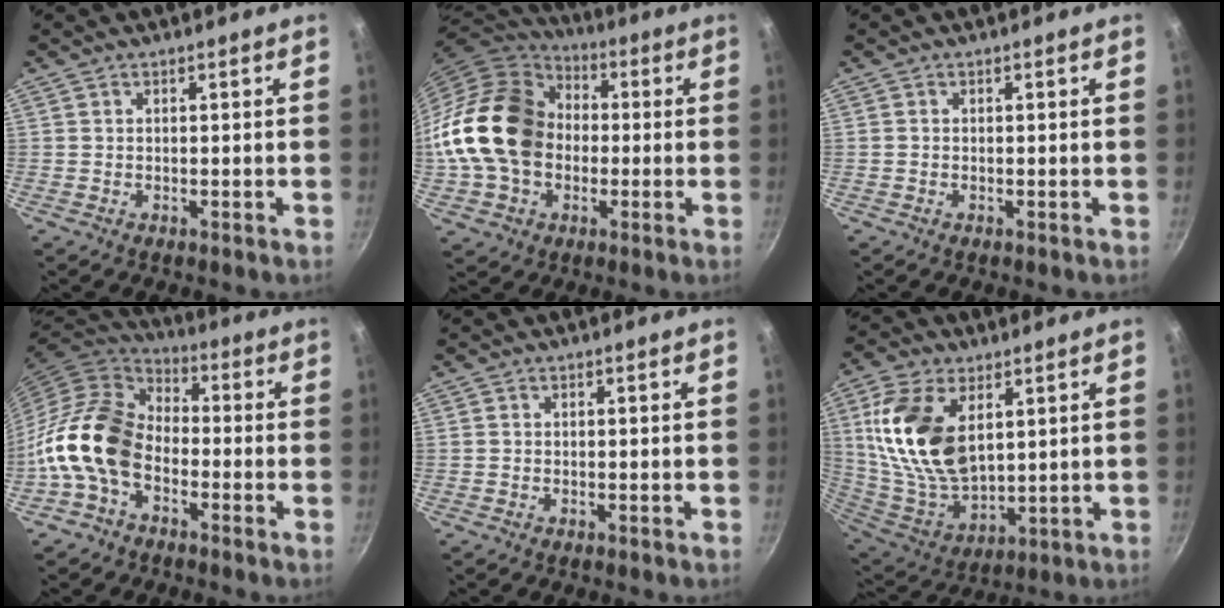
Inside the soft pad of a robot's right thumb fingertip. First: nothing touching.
{"total": 20.8, "force": [-0.1, 16.2, 13.0], "torque": [-0.222, 0.041, -0.005]}
{"total": 0.0}
{"total": 14.9, "force": [-4.6, 10.1, 10.0], "torque": [-0.157, 0.049, -0.112]}
{"total": 0.0}
{"total": 19.1, "force": [5.5, 11.1, 14.5], "torque": [-0.271, -0.028, 0.119]}